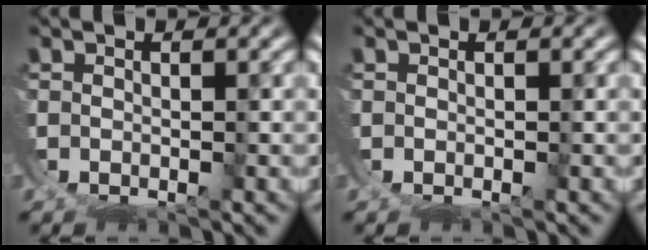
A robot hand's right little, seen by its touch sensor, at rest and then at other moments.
{"total": 0.0}